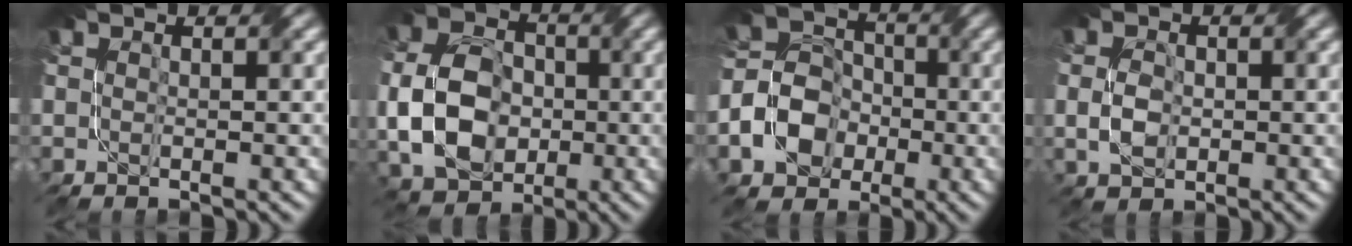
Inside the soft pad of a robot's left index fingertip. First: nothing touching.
{"total": 8.4, "force": [-2.0, 6.1, 5.5], "torque": [-0.111, 0.002, -0.046]}
{"total": 5.6, "force": [-2.9, 4.2, 2.4], "torque": [-0.044, 0.005, -0.071]}
{"total": 2.4, "force": [-1.0, 1.5, 1.6], "torque": [-0.037, -0.004, -0.022]}